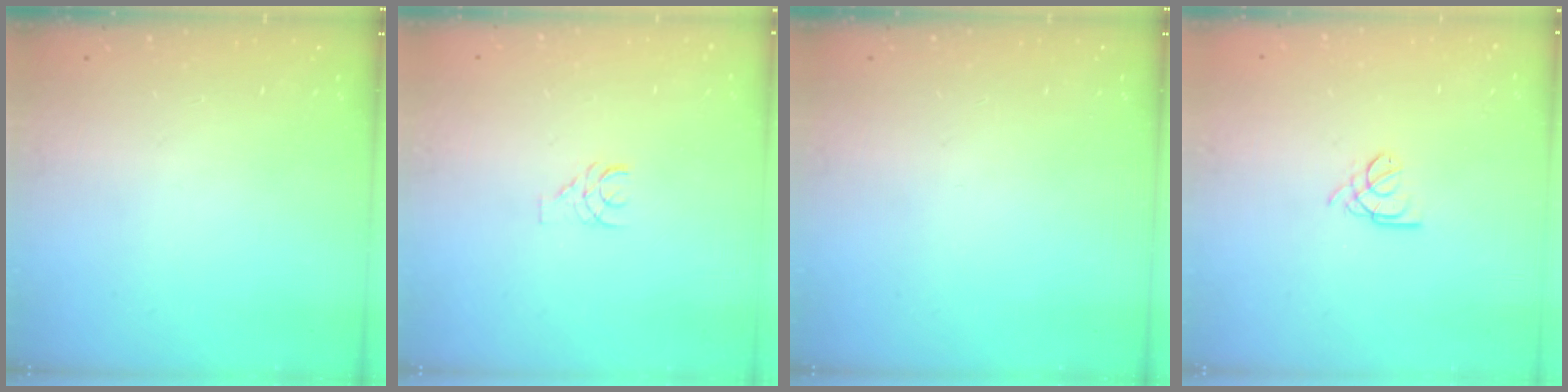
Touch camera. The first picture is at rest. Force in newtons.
{"total": 3.9, "press": 3.9, "slide": 0.4}
{"total": 0.0}
{"total": 2.2, "press": 2.1, "slide": 0.5}